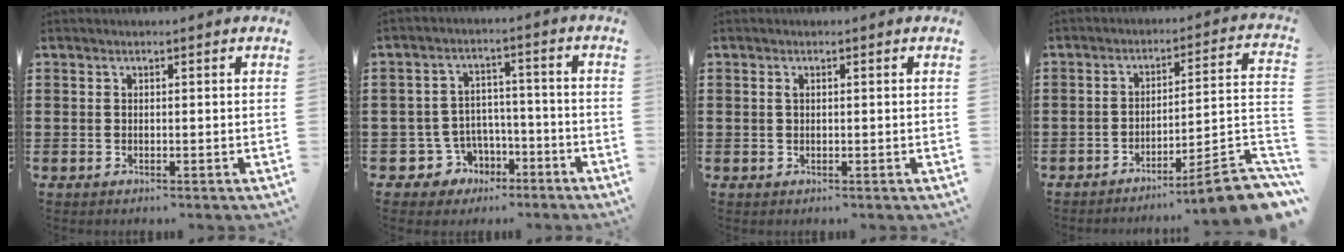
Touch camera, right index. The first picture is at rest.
{"total": 5.3, "force": [-2.8, 4.3, 1.2], "torque": [-0.041, 0.012, -0.052]}
{"total": 0.7, "force": [0.2, 0.3, 0.6], "torque": [-0.014, 0.000, 0.004]}
{"total": 7.9, "force": [-5.7, 0.1, 5.5], "torque": [-0.083, -0.005, -0.110]}